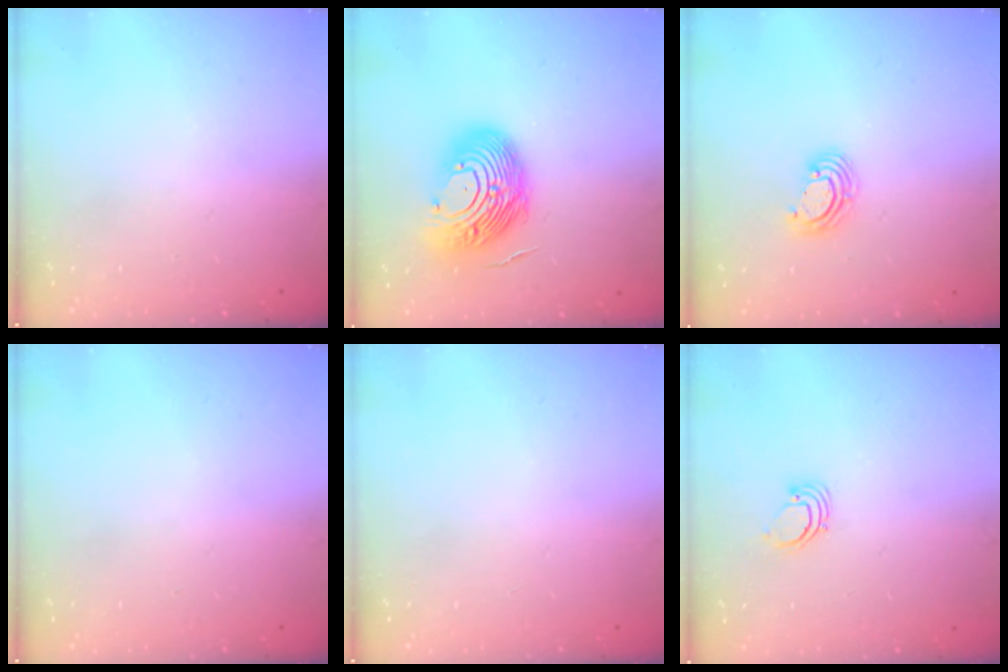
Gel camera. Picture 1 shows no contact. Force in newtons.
{"total": 15.5, "press": 14.6, "slide": 5.1}
{"total": 3.6, "press": 3.6, "slide": 0.2}
{"total": 0.0}
{"total": 0.0}
{"total": 1.9, "press": 1.9, "slide": 0.1}